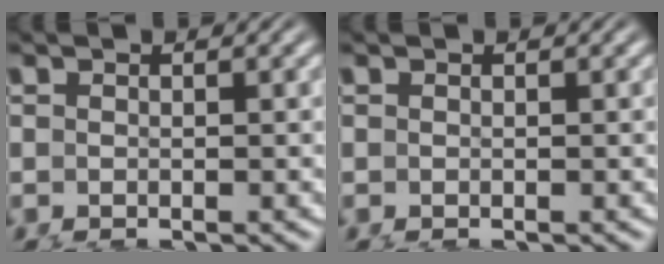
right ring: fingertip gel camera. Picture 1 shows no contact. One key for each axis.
{"total": 0.0}